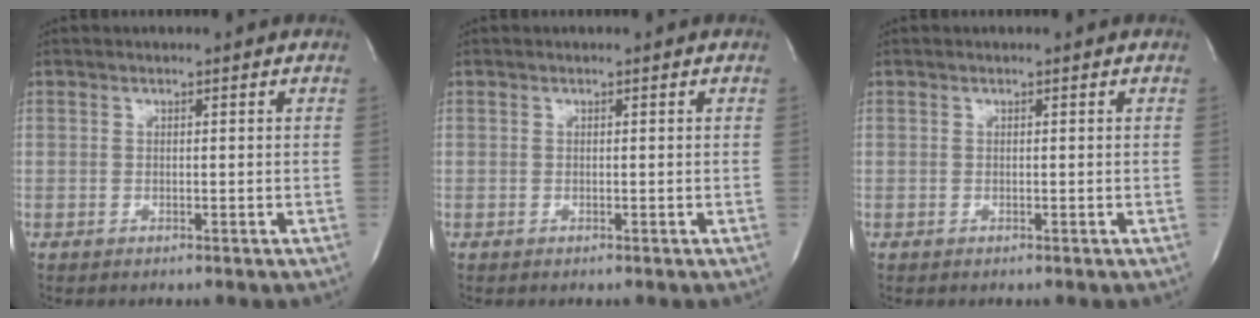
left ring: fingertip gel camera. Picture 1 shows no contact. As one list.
[{"total": 0.0}, {"total": 0.0}]